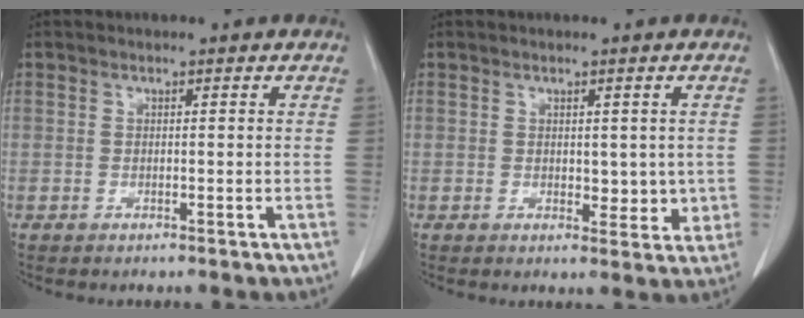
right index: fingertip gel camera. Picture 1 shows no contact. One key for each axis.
{"total": 3.9, "fx": 0.3, "fy": 2.3, "fz": 3.2, "tx": -0.030, "ty": -0.009, "tz": 0.009}